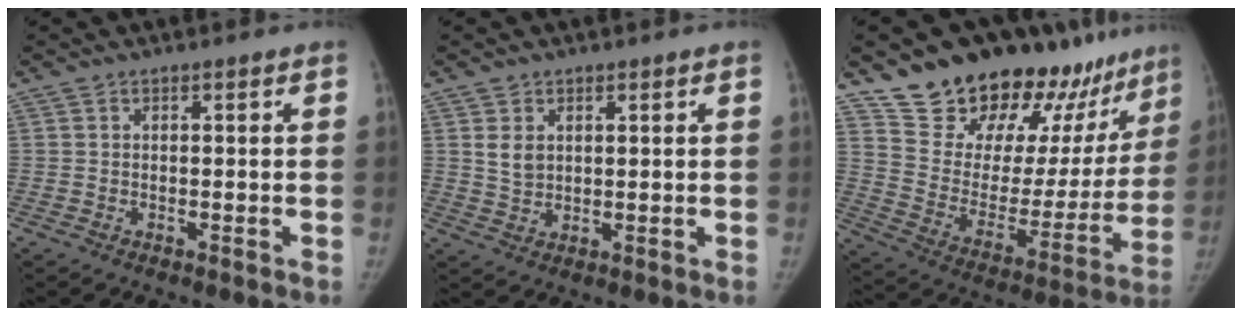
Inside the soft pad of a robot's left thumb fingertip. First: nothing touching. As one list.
[{"total": 3.3, "force": [1.3, 2.4, 1.8], "torque": [-0.018, -0.013, 0.030]}, {"total": 27.4, "force": [22.4, 12.1, 9.9], "torque": [-0.101, -0.119, 0.328]}]